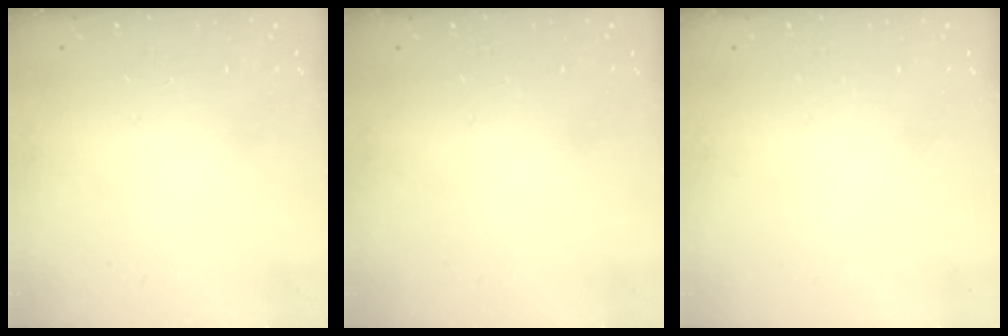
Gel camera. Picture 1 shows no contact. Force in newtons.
{"total": 0.0}
{"total": 0.0}